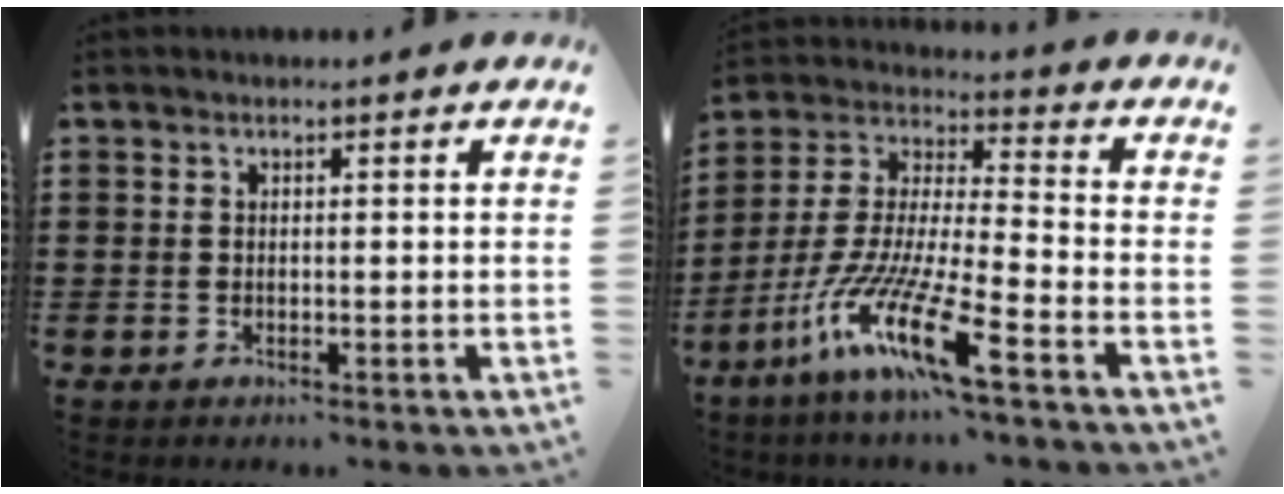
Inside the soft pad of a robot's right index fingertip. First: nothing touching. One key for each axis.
{"total": 13.1, "fx": -8.9, "fy": 0.7, "fz": 9.6, "tx": -0.218, "ty": -0.012, "tz": -0.178}